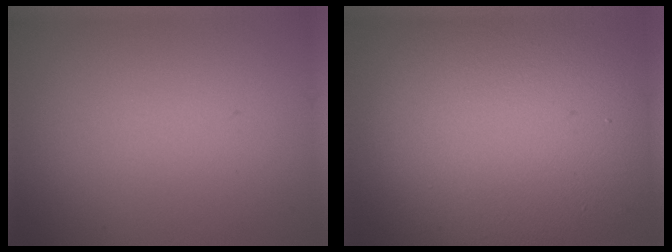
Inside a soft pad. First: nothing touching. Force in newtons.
{"total": 14.7, "press": 14.7, "slide": 0.8}